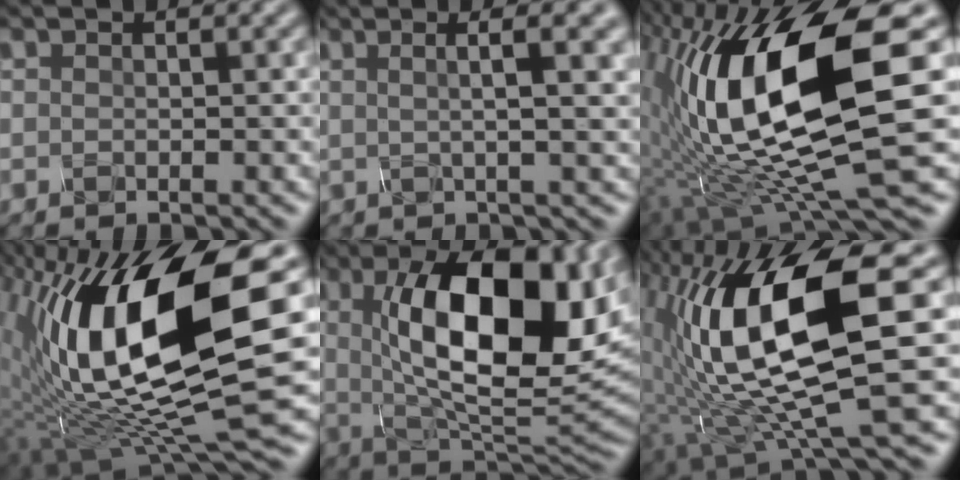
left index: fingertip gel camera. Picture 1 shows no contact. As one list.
[{"total": 6.8, "force": [2.5, 2.0, 6.0], "torque": [-0.064, 0.032, 0.004]}, {"total": 16.3, "force": [0.8, 6.0, 15.1], "torque": [-0.284, -0.009, 0.012]}, {"total": 17.1, "force": [2.2, 6.8, 15.5], "torque": [-0.287, 0.004, 0.032]}, {"total": 14.8, "force": [2.3, 6.3, 13.2], "torque": [-0.187, -0.004, 0.028]}, {"total": 14.9, "force": [1.1, 4.7, 14.1], "torque": [-0.265, -0.015, 0.023]}]